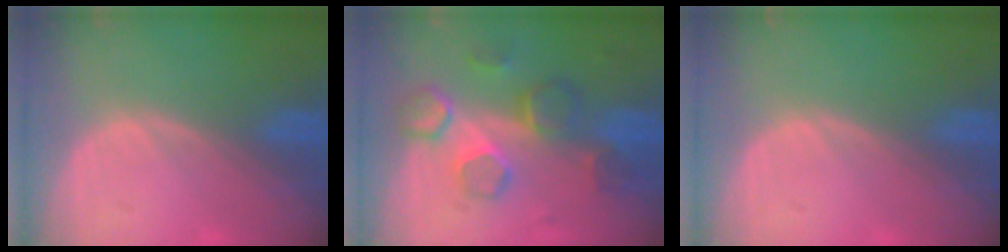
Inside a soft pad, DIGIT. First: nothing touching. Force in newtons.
{"total": 8.8, "press": 7.9, "slide": 3.7}
{"total": 0.0}